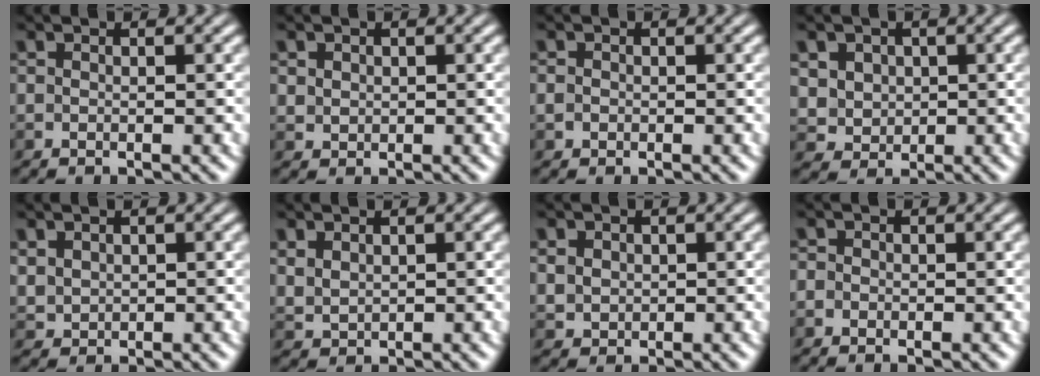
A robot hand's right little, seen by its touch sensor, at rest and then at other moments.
{"total": 1.2, "force": [0.5, 1.0, 0.1], "torque": [-0.014, -0.003, 0.007]}
{"total": 1.2, "force": [0.0, 1.1, 0.4], "torque": [-0.017, -0.001, -0.003]}
{"total": 2.7, "force": [0.7, 2.6, 0.7], "torque": [-0.038, -0.002, 0.027]}
{"total": 1.8, "force": [0.9, 1.5, 0.5], "torque": [-0.028, -0.002, 0.021]}
{"total": 2.1, "force": [1.1, 1.5, 0.9], "torque": [-0.032, -0.003, 0.026]}
{"total": 2.1, "force": [0.8, 1.9, 0.6], "torque": [-0.031, -0.001, 0.016]}
{"total": 1.0, "force": [-0.4, 0.8, 0.4], "torque": [-0.009, 0.001, -0.011]}